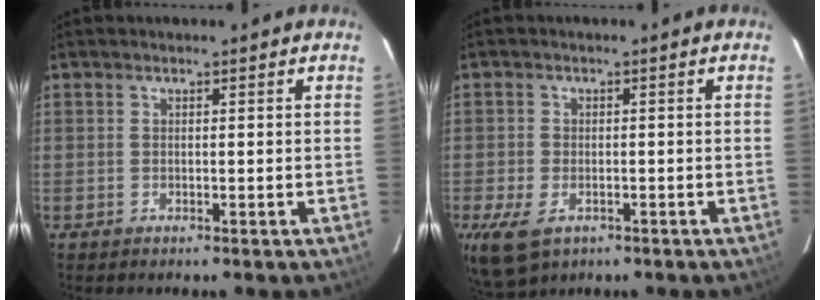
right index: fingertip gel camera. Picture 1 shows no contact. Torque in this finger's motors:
{"motor_torque": [0.61, -0.55, 0.41, 0.08]}